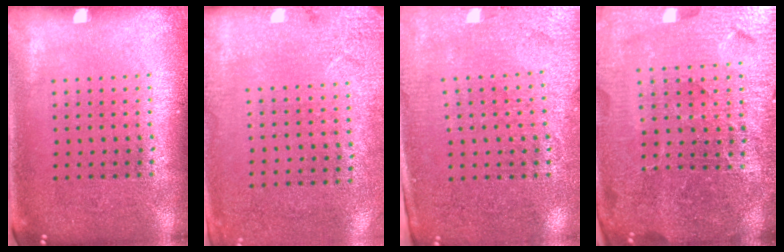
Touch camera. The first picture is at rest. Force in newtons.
{"total": 2.7, "press": 2.2, "slide": 1.6}
{"total": 3.1, "press": 2.8, "slide": 1.2}
{"total": 5.9, "press": 5.3, "slide": 2.6}